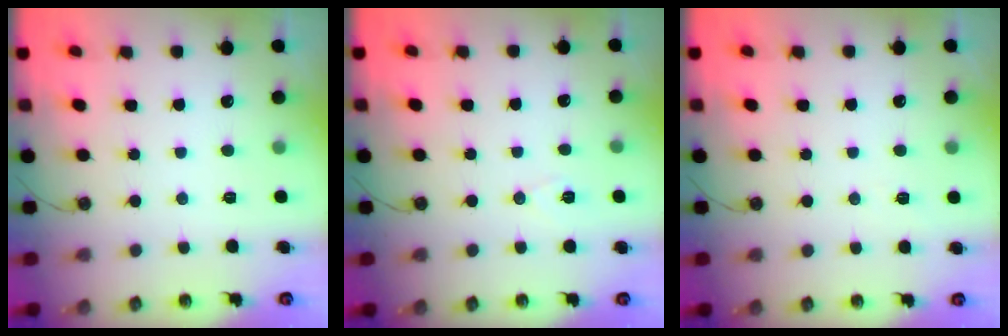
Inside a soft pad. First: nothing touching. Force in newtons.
{"total": 5.6, "press": 3.5, "slide": 4.4}
{"total": 2.4, "press": 1.7, "slide": 1.7}